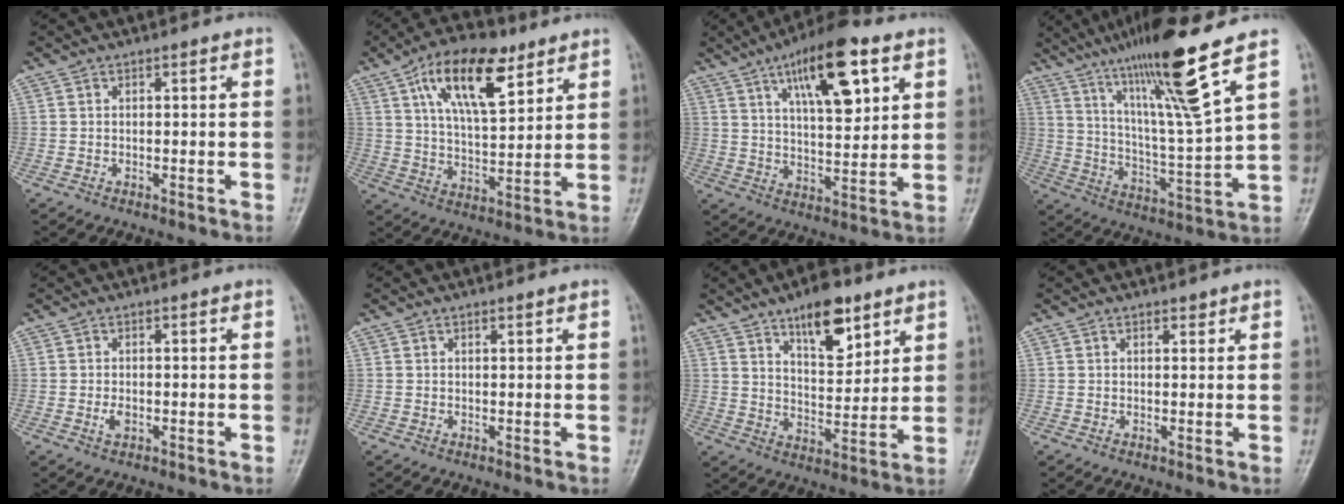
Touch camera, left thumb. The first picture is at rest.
{"total": 16.0, "force": [8.2, 6.9, 11.9], "torque": [-0.172, -0.027, 0.143]}
{"total": 16.3, "force": [7.8, 5.9, 13.0], "torque": [-0.179, -0.027, 0.125]}
{"total": 18.3, "force": [11.4, 0.4, 14.3], "torque": [-0.237, -0.058, 0.199]}
{"total": 1.8, "force": [-0.3, 1.1, 1.4], "torque": [-0.024, -0.002, -0.005]}
{"total": 0.8, "force": [0.6, 0.2, 0.6], "torque": [-0.010, -0.003, 0.012]}
{"total": 11.7, "force": [7.3, 4.8, 7.7], "torque": [-0.094, -0.047, 0.122]}
{"total": 1.4, "force": [1.0, 0.6, 0.7], "torque": [-0.004, -0.006, 0.014]}